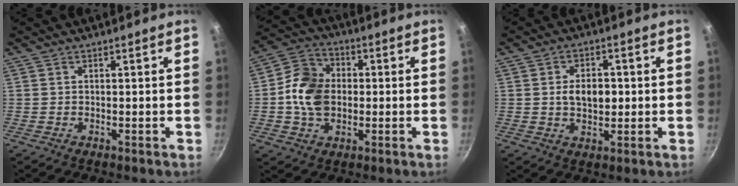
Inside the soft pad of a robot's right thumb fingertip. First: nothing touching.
{"total": 11.3, "force": [-0.2, 8.7, 7.3], "torque": [-0.114, 0.015, -0.020]}
{"total": 6.4, "force": [0.3, 4.1, 4.9], "torque": [-0.061, 0.004, 0.001]}